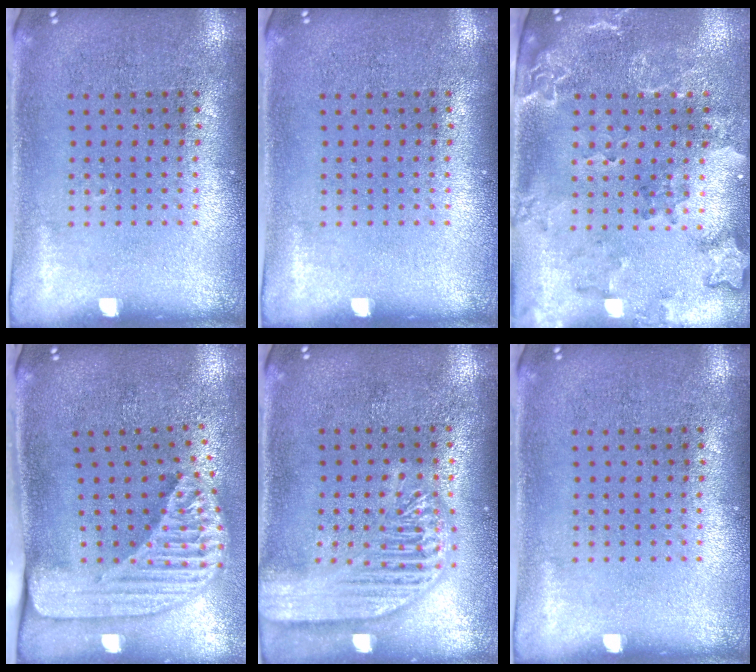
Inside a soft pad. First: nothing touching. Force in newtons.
{"total": 0.0}
{"total": 2.1, "press": 2.0, "slide": 0.8}
{"total": 2.5, "press": 1.7, "slide": 1.8}
{"total": 2.8, "press": 2.8, "slide": 0.3}
{"total": 0.0}